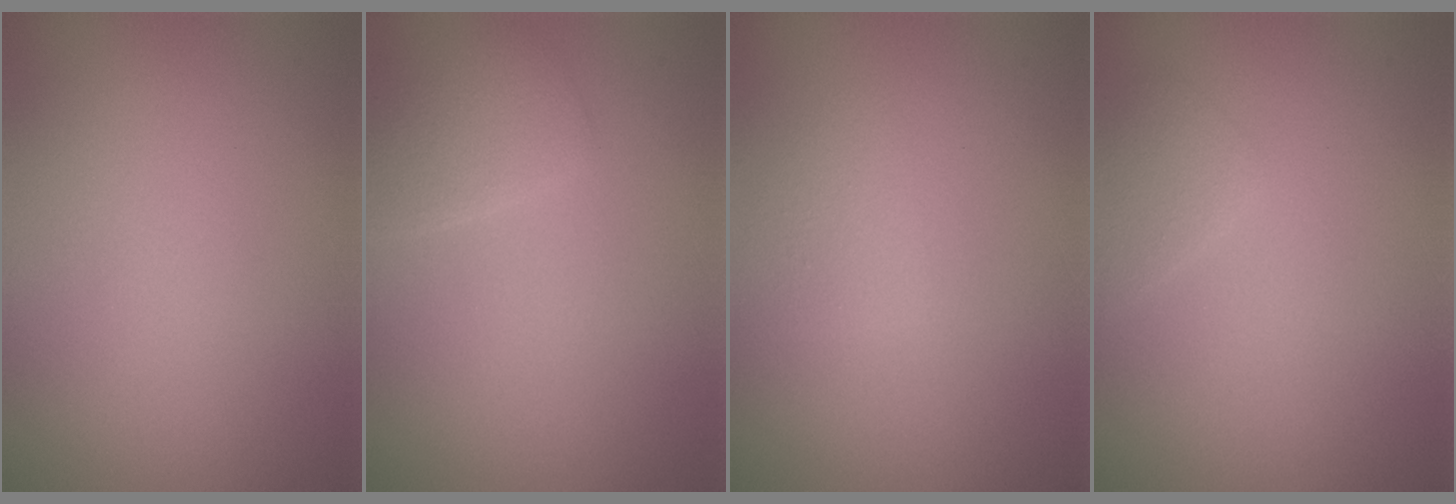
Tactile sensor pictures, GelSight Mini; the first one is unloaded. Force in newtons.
{"total": 2.1, "press": 2.1, "slide": 0.2}
{"total": 1.3, "press": 1.3, "slide": 0.1}
{"total": 1.2, "press": 1.2, "slide": 0.1}